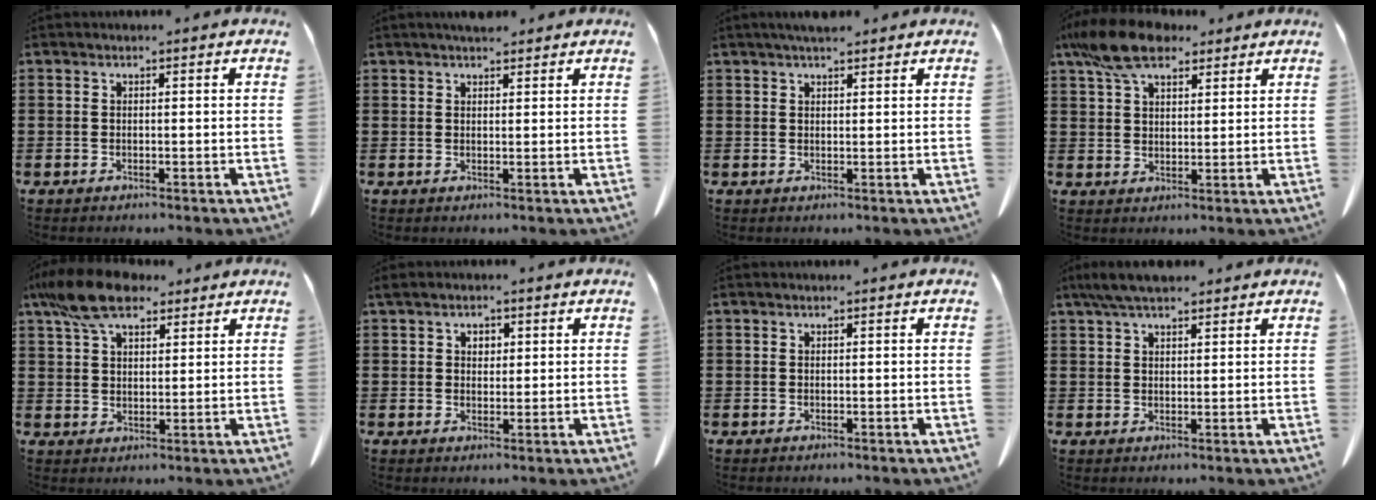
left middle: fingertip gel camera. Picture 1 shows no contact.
{"total": 2.5, "force": [2.2, 0.7, 0.9], "torque": [-0.015, -0.003, 0.040]}
{"total": 2.8, "force": [2.2, 0.7, 1.5], "torque": [-0.034, 0.002, 0.042]}
{"total": 9.2, "force": [6.4, 4.2, 5.1], "torque": [-0.120, 0.001, 0.123]}
{"total": 9.4, "force": [6.5, 4.2, 5.3], "torque": [-0.124, 0.000, 0.124]}
{"total": 2.2, "force": [1.1, 1.5, 1.0], "torque": [-0.018, 0.004, 0.018]}
{"total": 0.0}
{"total": 4.9, "force": [3.8, 1.2, 2.9], "torque": [-0.066, -0.002, 0.072]}